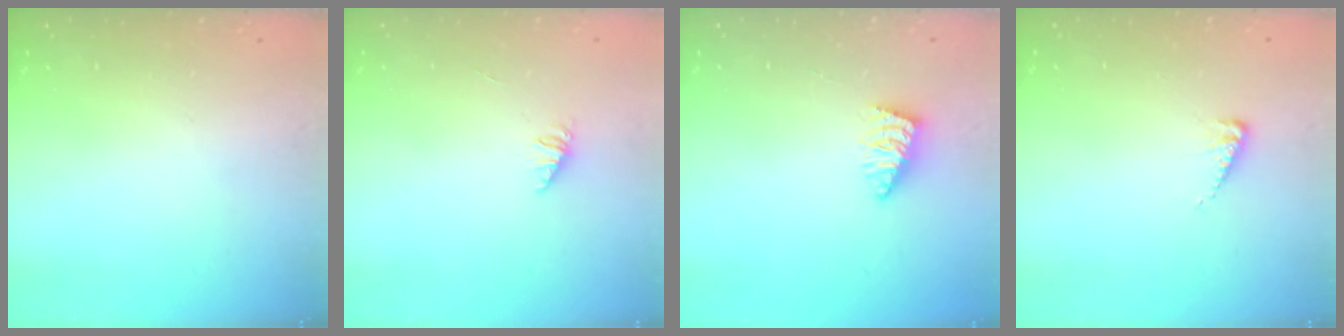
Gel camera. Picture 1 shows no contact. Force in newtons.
{"total": 1.1, "press": 1.0, "slide": 0.3}
{"total": 1.7, "press": 1.7, "slide": 0.1}
{"total": 2.9, "press": 2.9, "slide": 0.4}